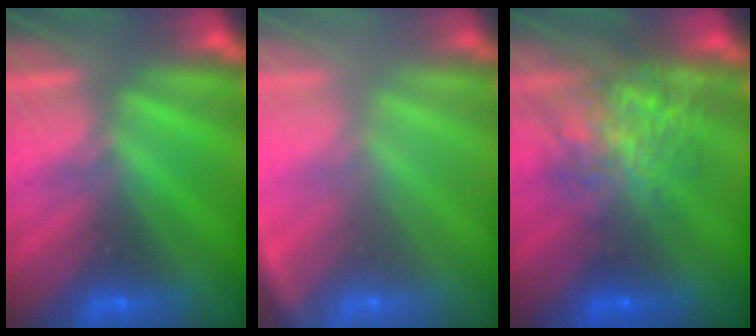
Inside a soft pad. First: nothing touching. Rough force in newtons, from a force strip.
{"total": 2.5}
{"total": 7.3}